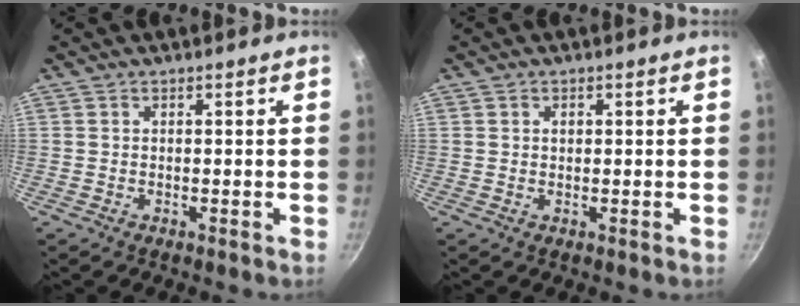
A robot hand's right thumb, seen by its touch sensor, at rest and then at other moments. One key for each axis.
{"total": 1.0, "fx": 0.3, "fy": 0.8, "fz": 0.6, "tx": -0.007, "ty": 0.002, "tz": 0.004}